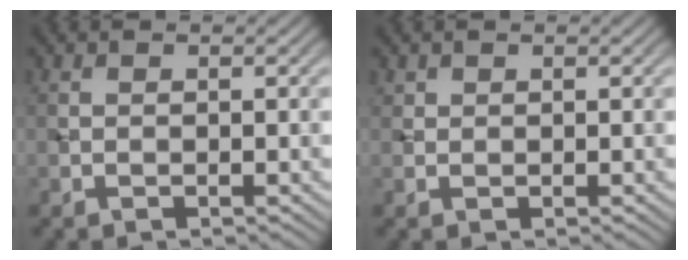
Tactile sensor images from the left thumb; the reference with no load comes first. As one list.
[{"total": 0.8, "force": [0.6, 0.5, 0.2], "torque": [-0.003, -0.002, 0.015]}]